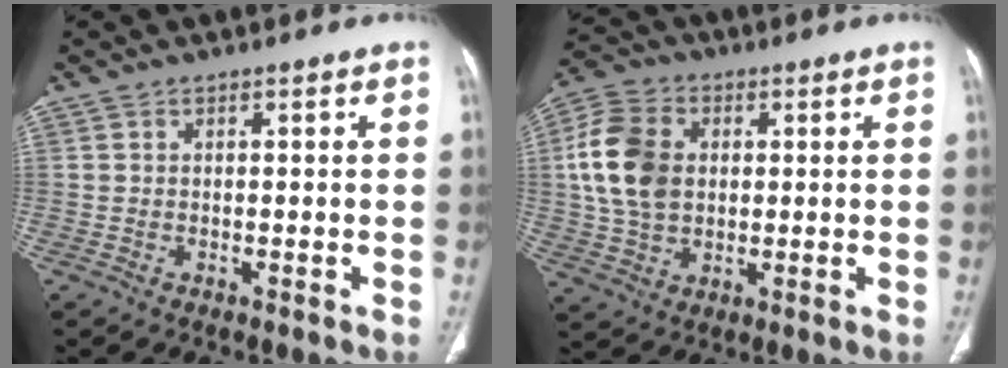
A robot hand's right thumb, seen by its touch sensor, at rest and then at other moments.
{"total": 12.8, "force": [1.8, 9.2, 8.6], "torque": [-0.160, 0.007, 0.031]}